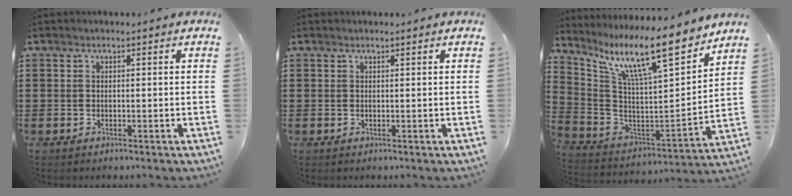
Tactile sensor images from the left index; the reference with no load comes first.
{"total": 0.0}
{"total": 13.8, "force": [10.0, 2.2, 9.2], "torque": [-0.195, -0.066, 0.164]}